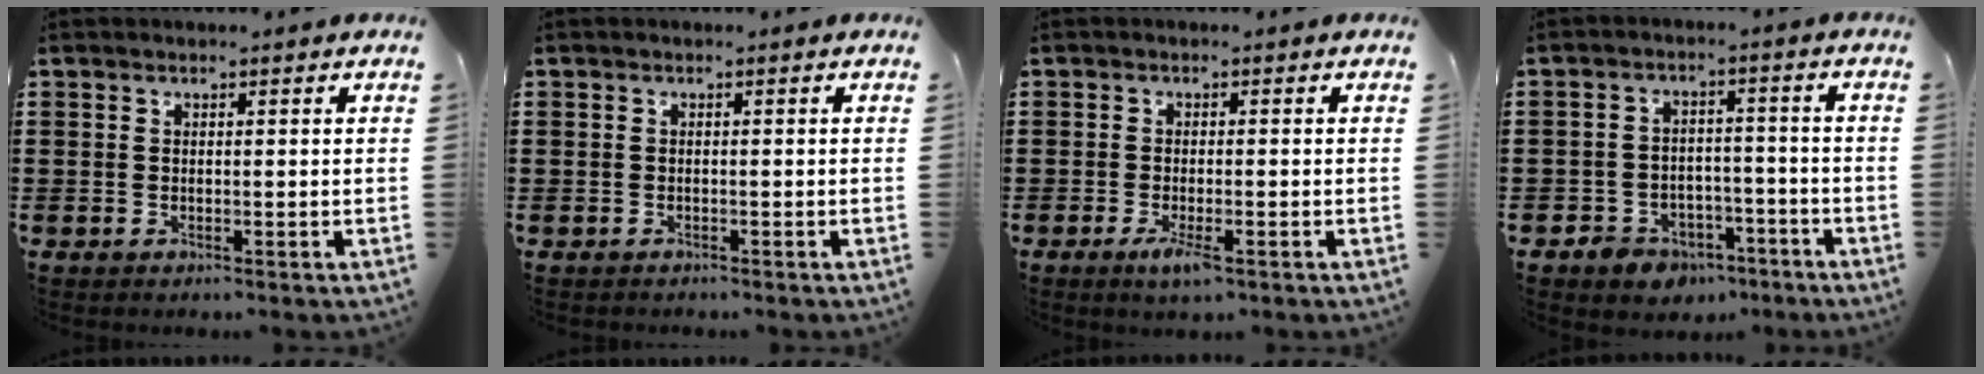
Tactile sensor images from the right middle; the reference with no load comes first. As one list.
[{"total": 0.6, "force": [-0.4, 0.4, -0.1], "torque": [0.002, 0.004, -0.011]}, {"total": 3.0, "force": [-1.4, 0.6, 2.6], "torque": [-0.057, -0.009, -0.026]}, {"total": 4.1, "force": [-3.5, 2.1, 0.6], "torque": [-0.024, 0.010, -0.074]}]